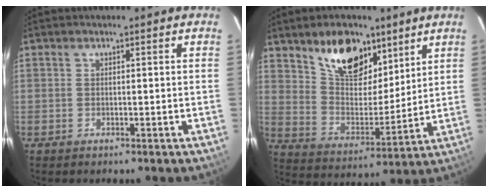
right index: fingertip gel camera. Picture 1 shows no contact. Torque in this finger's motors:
{"motor_torque": [1.08, 1.05, 0.21, 0.08]}